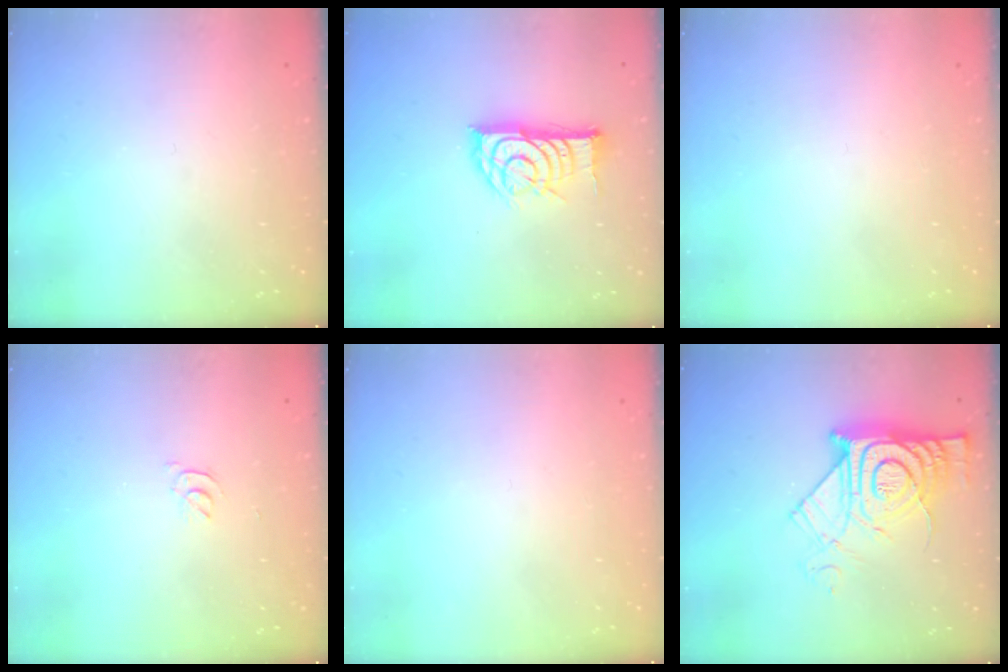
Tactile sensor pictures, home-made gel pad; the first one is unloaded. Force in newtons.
{"total": 13.9, "press": 13.9, "slide": 0.6}
{"total": 1.5, "press": 1.5, "slide": 0.1}
{"total": 2.9, "press": 2.9, "slide": 0.5}
{"total": 1.5, "press": 1.5, "slide": 0.1}
{"total": 15.8, "press": 15.8, "slide": 1.2}